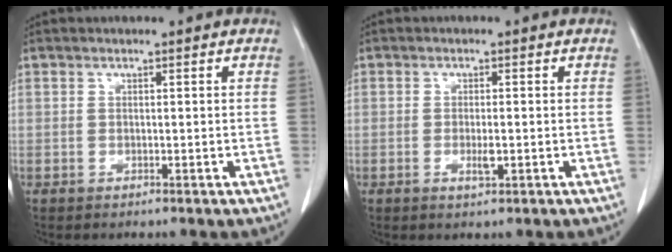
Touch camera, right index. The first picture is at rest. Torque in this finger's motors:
{"motor_torque": [-0.11, 0.08, 0.00, 0.00]}